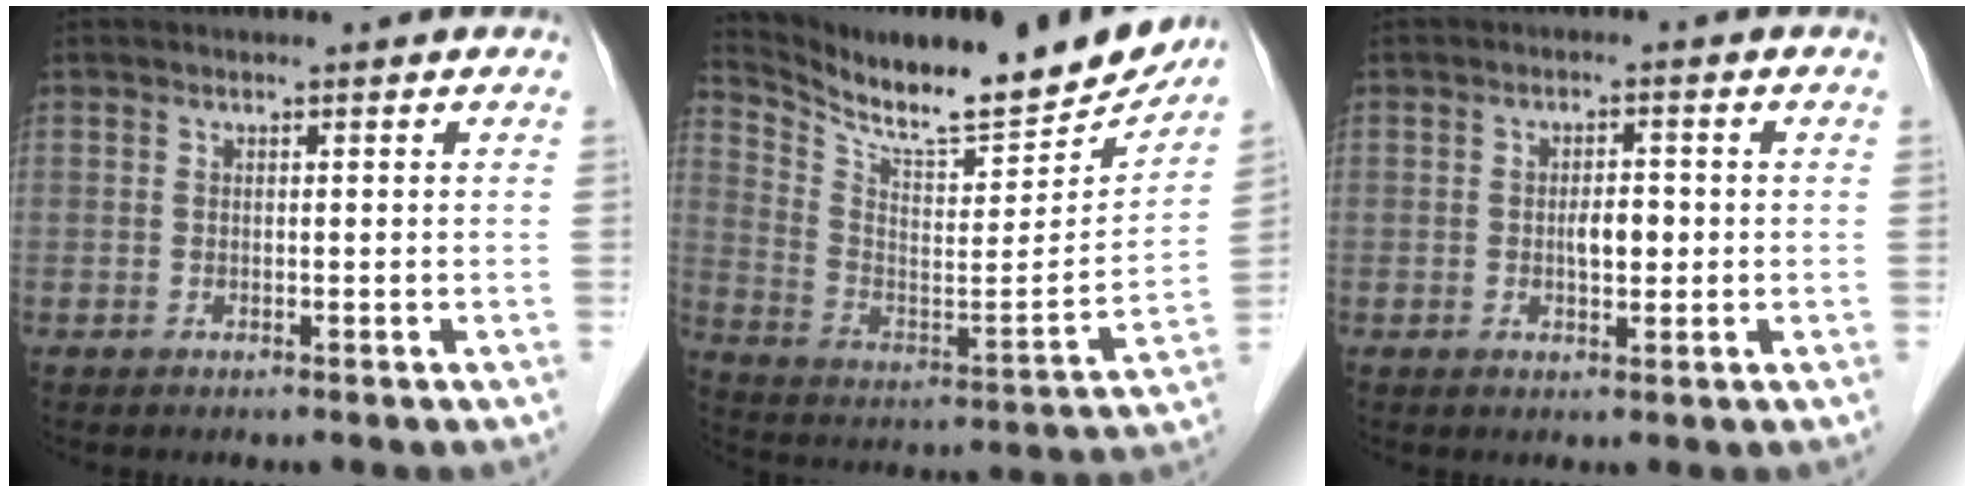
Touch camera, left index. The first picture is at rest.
{"total": 22.2, "force": [19.9, 2.9, 9.3], "torque": [-0.166, -0.047, 0.306]}
{"total": 3.2, "force": [-0.3, 1.4, 2.8], "torque": [-0.046, 0.003, -0.003]}